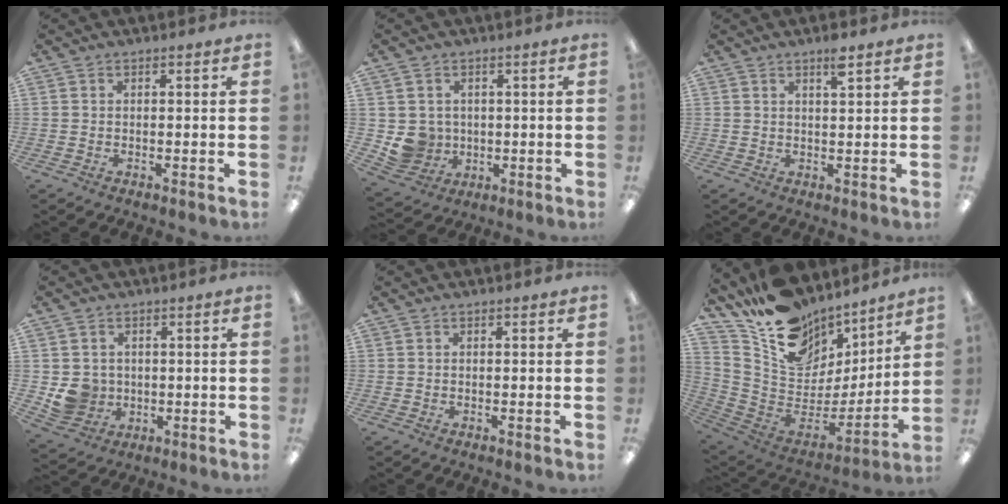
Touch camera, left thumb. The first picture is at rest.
{"total": 6.6, "force": [0.7, 6.5, 1.1], "torque": [-0.045, 0.000, 0.024]}
{"total": 3.3, "force": [2.4, 0.5, 2.3], "torque": [-0.037, -0.005, 0.037]}
{"total": 6.6, "force": [0.3, 6.4, 1.6], "torque": [-0.041, 0.006, 0.014]}
{"total": 0.0}
{"total": 16.4, "force": [12.4, 9.3, 5.4], "torque": [-0.110, -0.112, 0.232]}